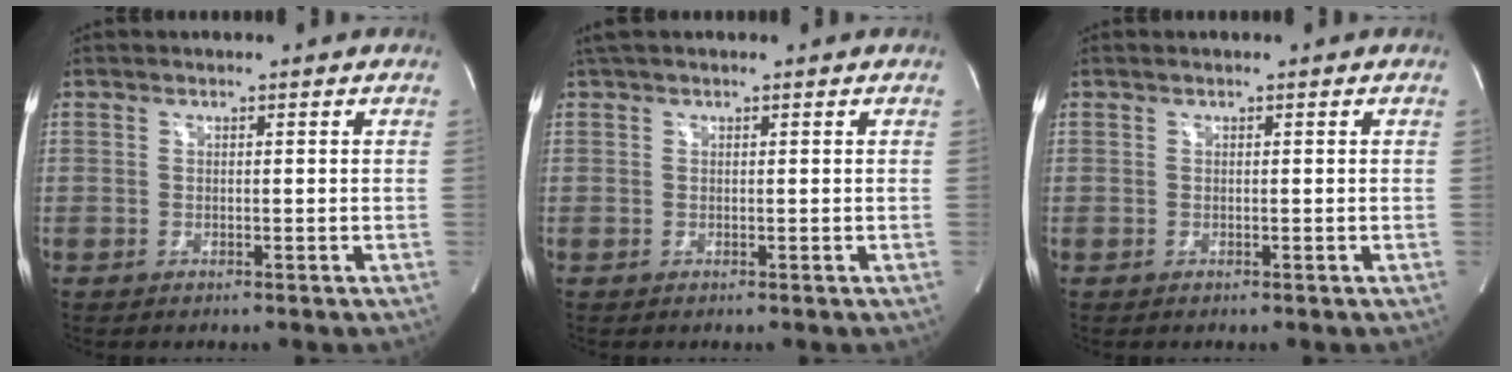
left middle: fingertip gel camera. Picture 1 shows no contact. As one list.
[{"total": 2.7, "force": [2.1, 0.7, 1.5], "torque": [-0.036, 0.033, 0.041]}, {"total": 0.0}]